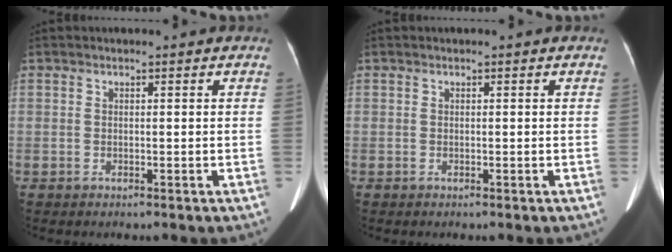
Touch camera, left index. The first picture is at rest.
{"total": 0.0}